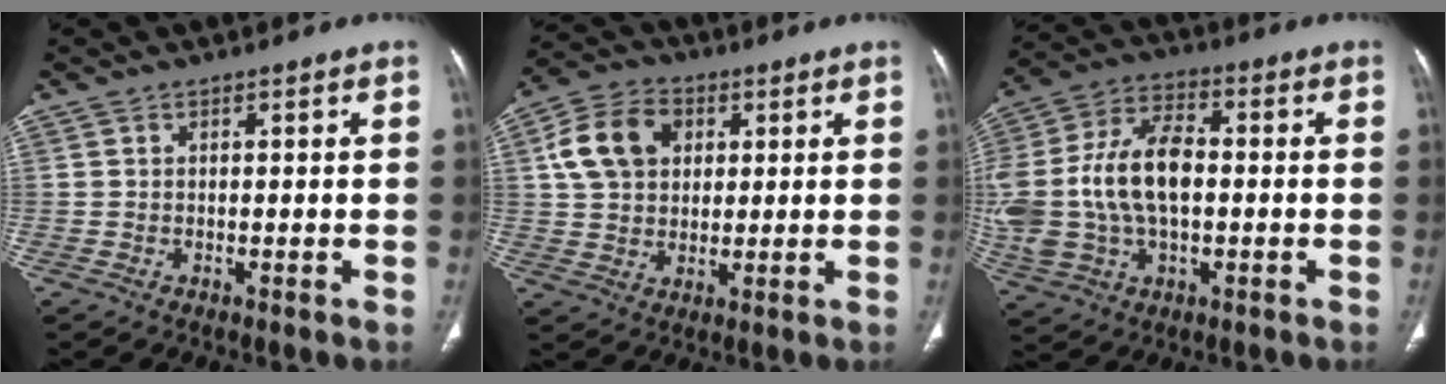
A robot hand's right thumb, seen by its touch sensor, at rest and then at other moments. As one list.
[{"total": 11.2, "force": [3.2, 8.3, 6.7], "torque": [-0.106, 0.006, 0.052]}, {"total": 19.8, "force": [-0.5, 12.2, 15.5], "torque": [-0.343, 0.024, -0.003]}]